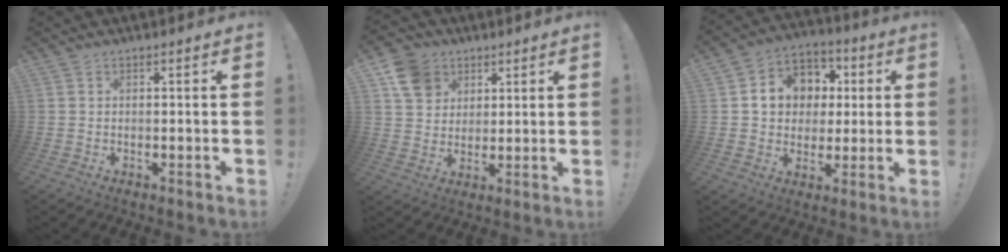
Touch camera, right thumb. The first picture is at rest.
{"total": 10.7, "force": [5.2, 8.7, 3.5], "torque": [-0.051, -0.022, 0.105]}
{"total": 12.2, "force": [2.2, 10.9, 5.0], "torque": [-0.069, -0.002, 0.052]}